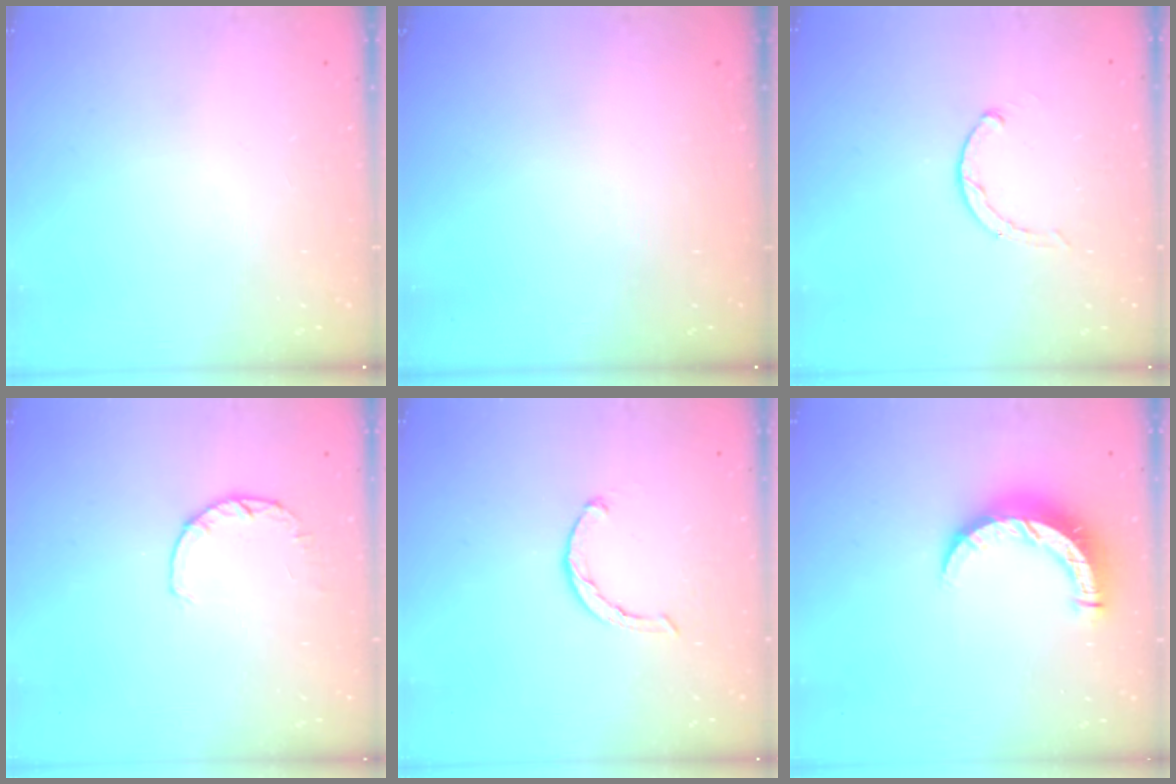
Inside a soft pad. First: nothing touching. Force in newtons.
{"total": 0.0}
{"total": 2.3, "press": 2.3, "slide": 0.3}
{"total": 2.8, "press": 2.7, "slide": 0.5}
{"total": 2.7, "press": 2.7, "slide": 0.4}
{"total": 8.9, "press": 8.9, "slide": 0.8}